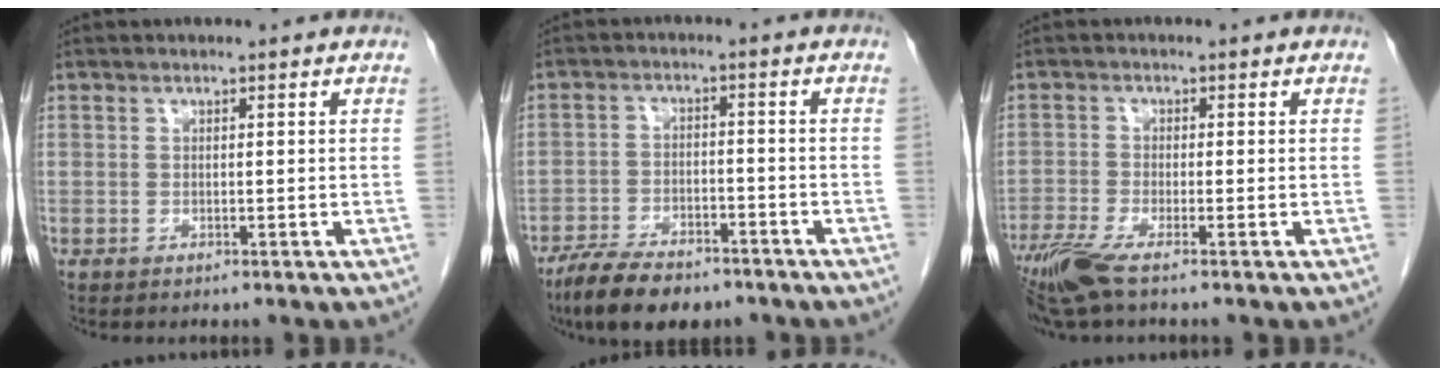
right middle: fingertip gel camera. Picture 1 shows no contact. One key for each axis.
{"total": 9.9, "fx": -7.7, "fy": 3.4, "fz": 5.2, "tx": -0.092, "ty": -0.013, "tz": -0.130}
{"total": 5.6, "fx": -3.9, "fy": 0.4, "fz": 3.9, "tx": -0.082, "ty": -0.017, "tz": -0.080}